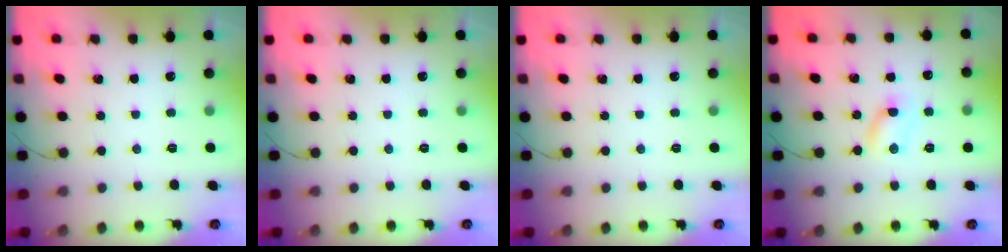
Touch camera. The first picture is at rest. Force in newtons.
{"total": 0.0}
{"total": 0.0}
{"total": 5.0, "press": 4.9, "slide": 1.3}